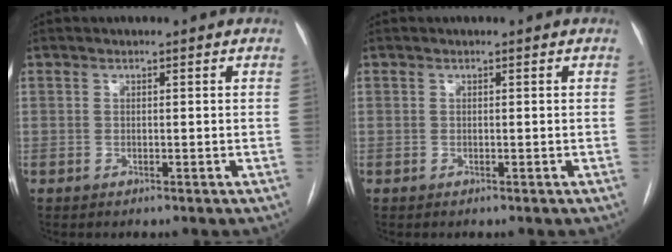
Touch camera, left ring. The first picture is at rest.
{"total": 0.0}